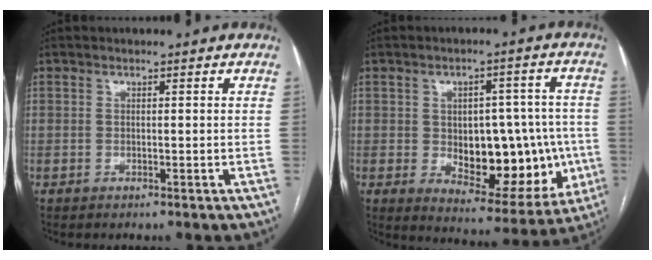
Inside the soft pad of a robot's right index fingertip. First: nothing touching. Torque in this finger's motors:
{"motor_torque": [1.08, -0.17, 0.34, 0.09]}